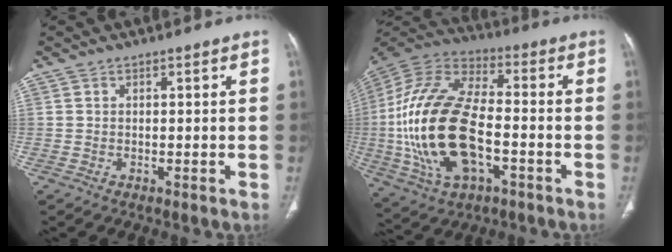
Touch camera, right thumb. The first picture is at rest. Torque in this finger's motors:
{"motor_torque": [1.00, 0.83, 2.76, 0.00, 0.98]}